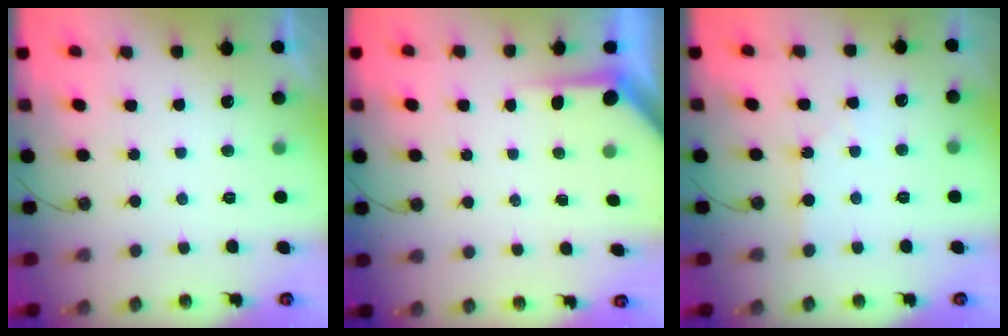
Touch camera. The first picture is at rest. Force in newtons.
{"total": 3.6, "press": 3.5, "slide": 0.4}
{"total": 0.9, "press": 0.9, "slide": 0.1}